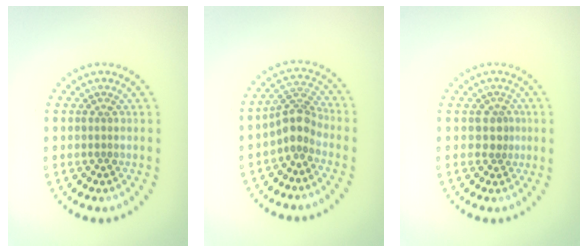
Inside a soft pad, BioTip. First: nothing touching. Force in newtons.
{"total": 2.9, "press": 2.2, "slide": 1.8}
{"total": 1.4, "press": 0.9, "slide": 1.1}